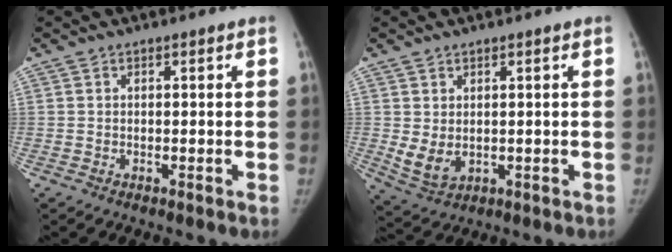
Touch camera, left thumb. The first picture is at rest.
{"total": 4.9, "force": [0.4, 3.4, 3.5], "torque": [-0.062, -0.014, 0.021]}